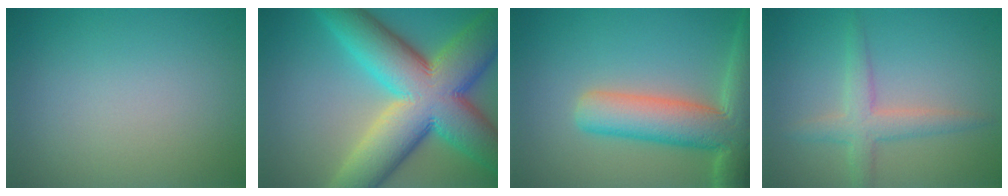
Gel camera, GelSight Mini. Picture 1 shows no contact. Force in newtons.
{"total": 15.5, "press": 15.4, "slide": 0.5}
{"total": 9.0, "press": 9.0, "slide": 0.8}
{"total": 3.0, "press": 3.0, "slide": 0.1}